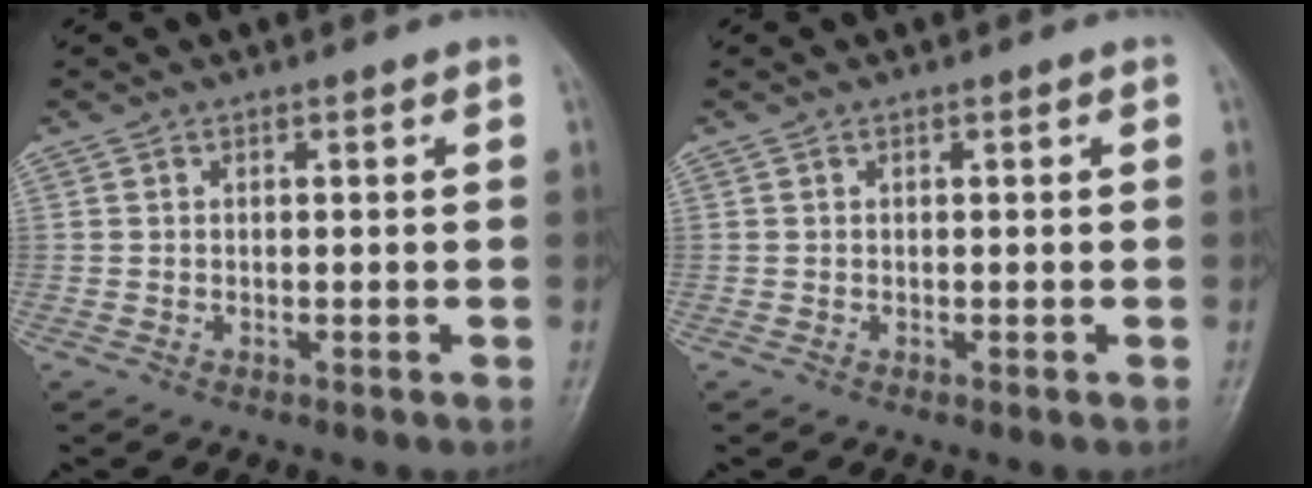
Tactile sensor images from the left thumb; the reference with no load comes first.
{"total": 0.0}